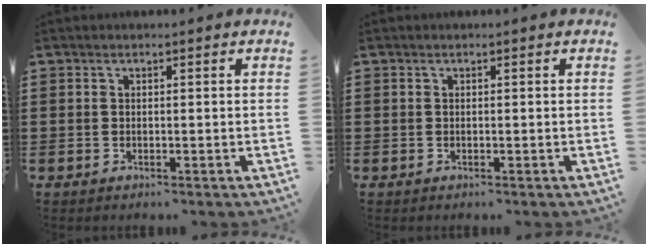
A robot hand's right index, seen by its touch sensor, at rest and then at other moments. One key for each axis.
{"total": 0.0}